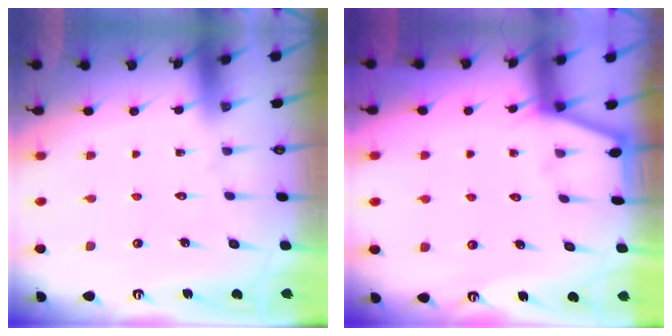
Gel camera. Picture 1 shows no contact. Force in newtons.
{"total": 2.5, "press": 2.4, "slide": 0.4}